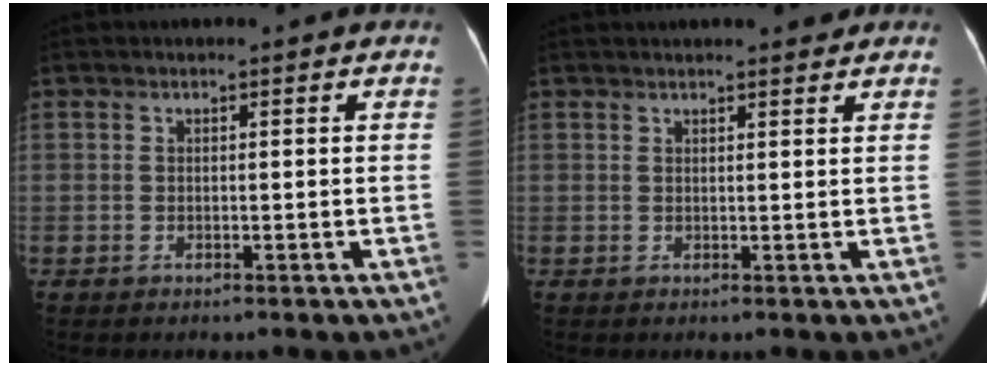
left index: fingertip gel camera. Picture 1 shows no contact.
{"total": 5.2, "force": [4.6, 0.9, 2.3], "torque": [-0.026, 0.020, 0.056]}